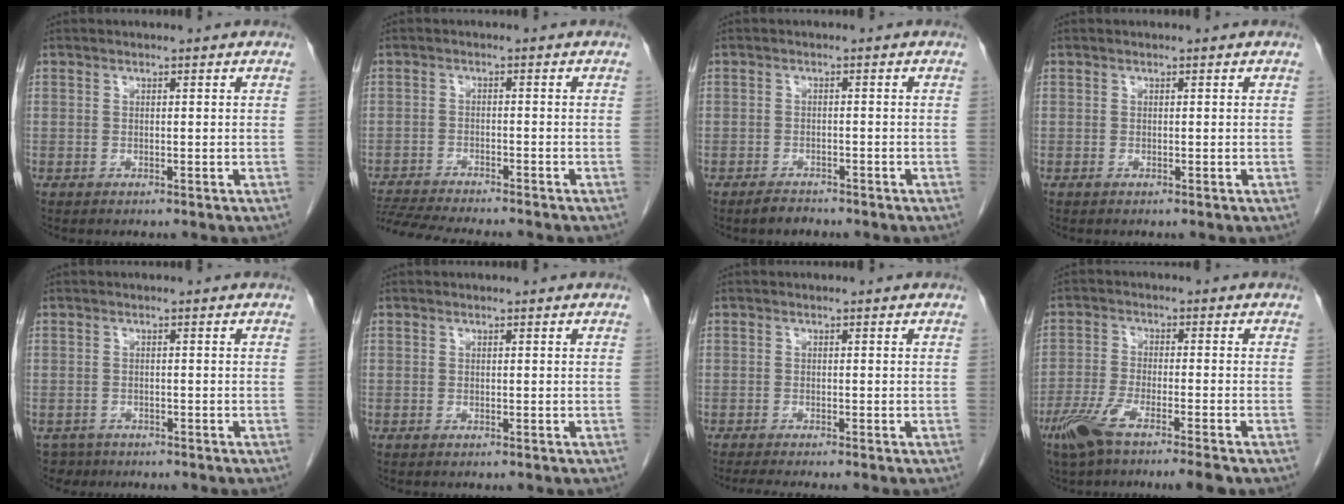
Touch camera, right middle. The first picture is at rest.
{"total": 12.3, "force": [-11.2, 1.0, 5.0], "torque": [-0.079, -0.008, -0.168]}
{"total": 2.0, "force": [-1.7, 0.8, 0.6], "torque": [-0.017, -0.001, -0.025]}
{"total": 0.0}
{"total": 2.6, "force": [-2.0, 1.6, -0.4], "torque": [0.002, 0.003, -0.031]}
{"total": 0.0}
{"total": 2.9, "force": [-2.4, -0.4, 1.5], "torque": [-0.027, -0.008, -0.039]}
{"total": 8.4, "force": [-5.9, 0.4, 6.0], "torque": [-0.113, -0.016, -0.103]}